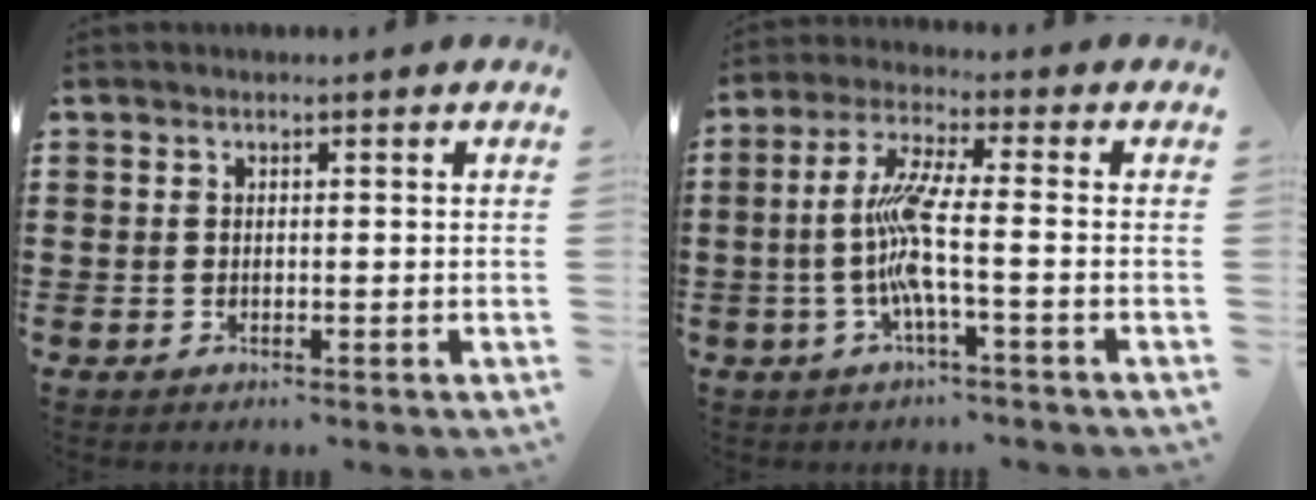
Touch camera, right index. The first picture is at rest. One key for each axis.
{"total": 7.9, "fx": -1.7, "fy": 0.4, "fz": 7.7, "tx": -0.178, "ty": -0.019, "tz": -0.045}